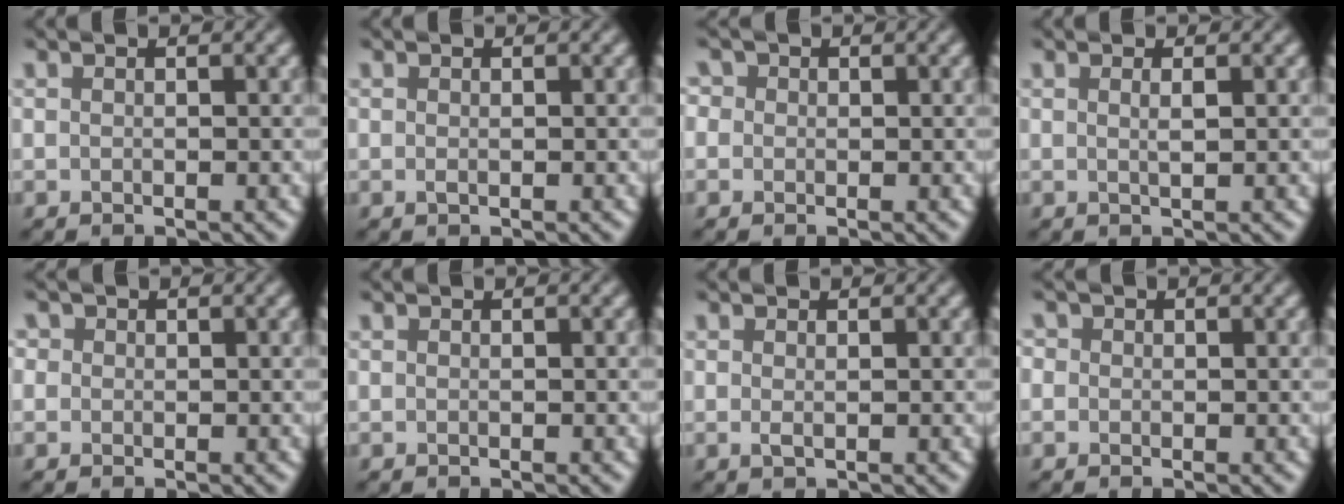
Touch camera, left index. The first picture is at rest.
{"total": 0.0}
{"total": 2.0, "force": [0.7, 1.7, 0.8], "torque": [-0.015, 0.012, -0.009]}
{"total": 0.9, "force": [0.2, 0.2, 0.8], "torque": [-0.012, 0.000, 0.000]}
{"total": 1.1, "force": [0.3, 1.0, 0.3], "torque": [-0.003, -0.001, -0.009]}
{"total": 0.0}
{"total": 0.6, "force": [0.0, 0.2, 0.5], "torque": [-0.014, -0.004, 0.001]}
{"total": 0.9, "force": [0.1, 0.8, 0.1], "torque": [0.000, -0.002, -0.009]}